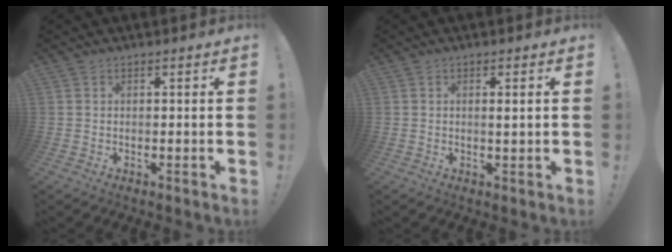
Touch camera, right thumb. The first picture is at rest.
{"total": 1.5, "force": [0.3, 0.0, 1.5], "torque": [-0.017, -0.007, 0.000]}